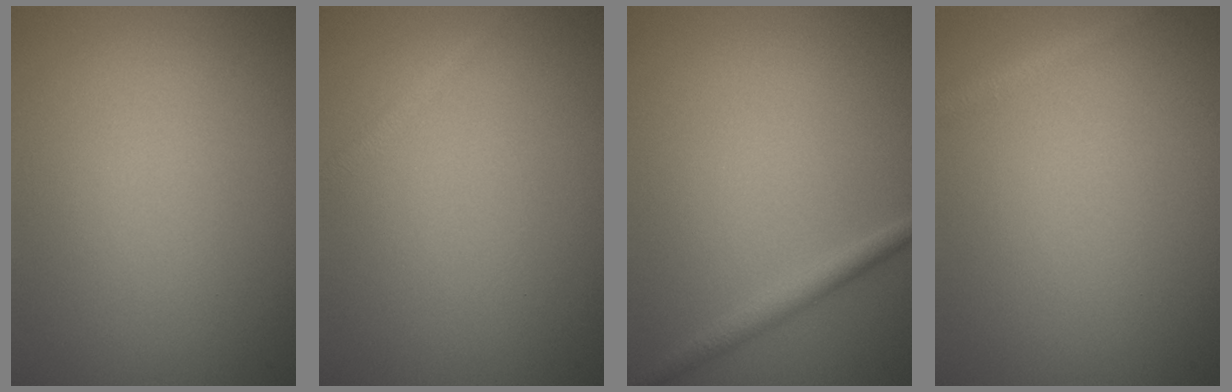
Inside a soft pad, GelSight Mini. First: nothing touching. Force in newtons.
{"total": 1.2, "press": 1.2, "slide": 0.0}
{"total": 1.7, "press": 1.7, "slide": 0.1}
{"total": 1.4, "press": 1.4, "slide": 0.1}